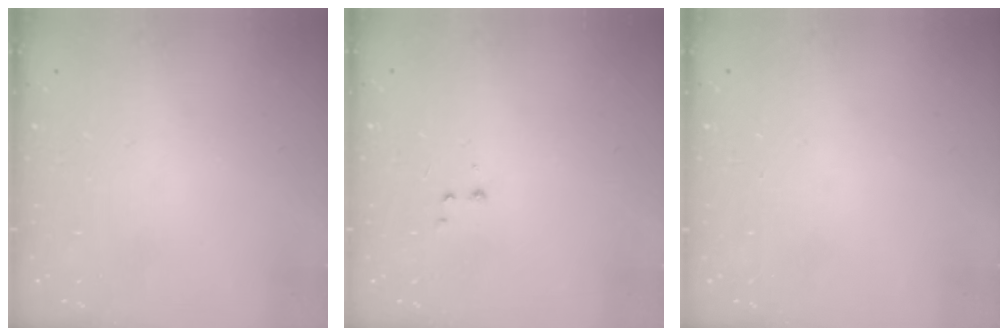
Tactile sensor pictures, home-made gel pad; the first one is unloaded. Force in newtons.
{"total": 2.6, "press": 2.5, "slide": 0.6}
{"total": 0.0}